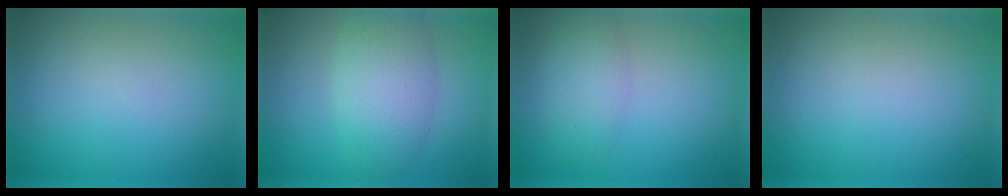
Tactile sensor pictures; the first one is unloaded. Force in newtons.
{"total": 5.0, "press": 5.0, "slide": 0.3}
{"total": 1.8, "press": 1.8, "slide": 0.2}
{"total": 0.0}